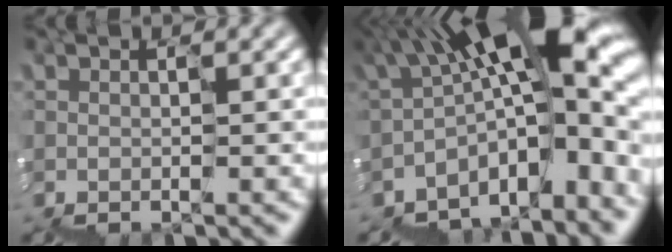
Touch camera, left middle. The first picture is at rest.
{"total": 13.6, "force": [-2.5, 5.6, 12.1], "torque": [-0.168, 0.026, -0.027]}